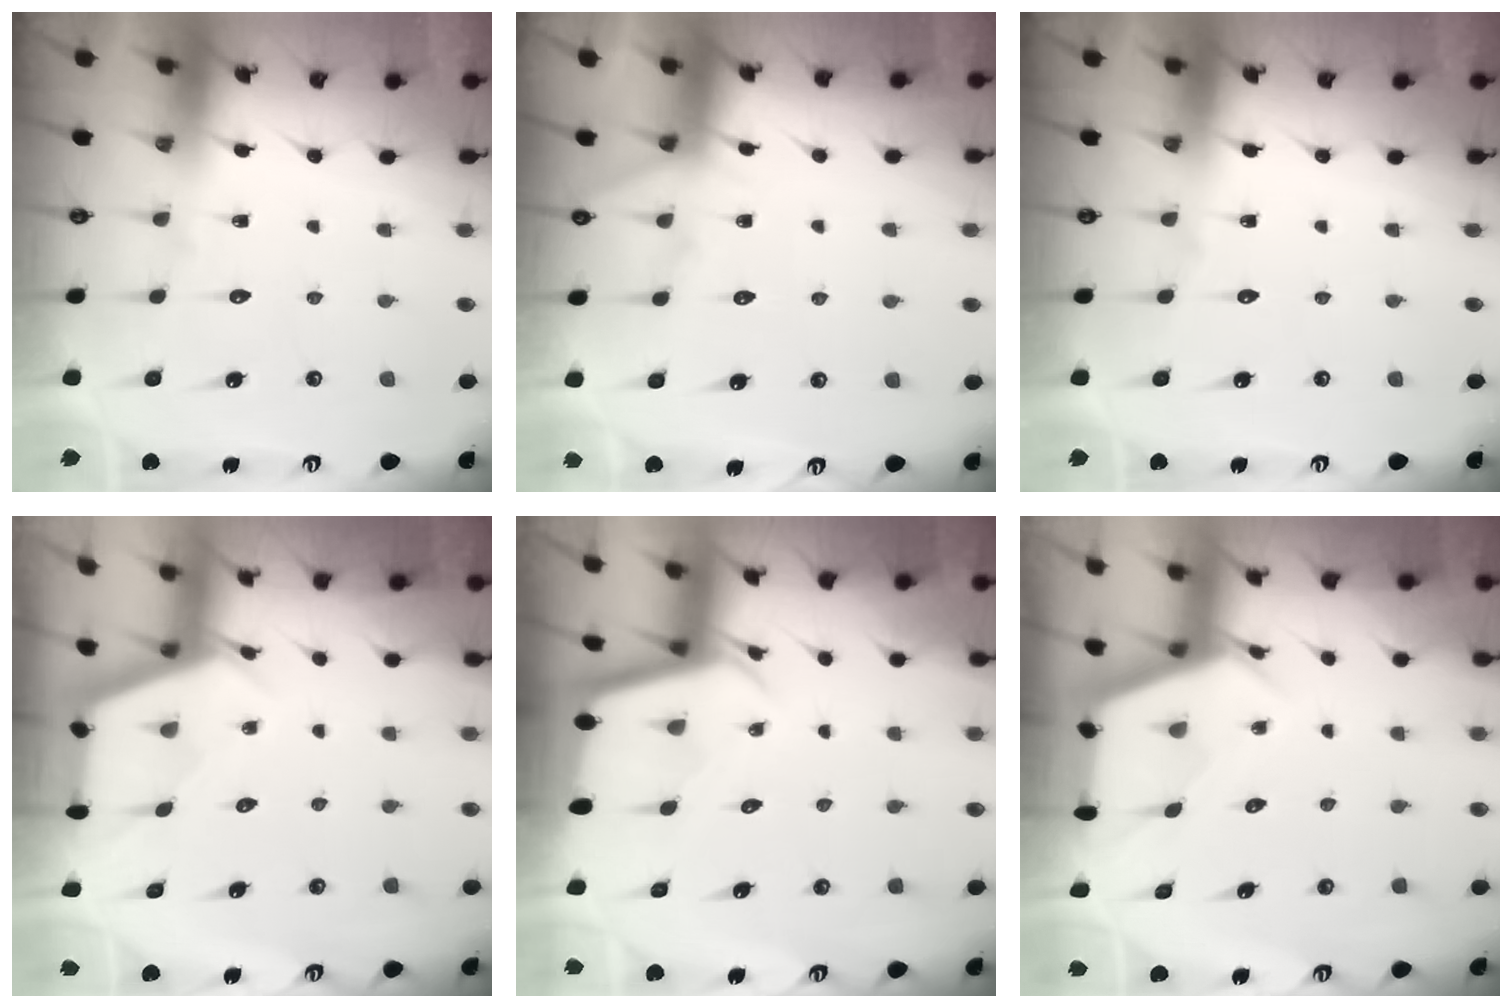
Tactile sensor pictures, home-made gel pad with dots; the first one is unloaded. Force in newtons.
{"total": 6.1, "press": 6.1, "slide": 0.6}
{"total": 0.0}
{"total": 2.6, "press": 2.6, "slide": 0.4}
{"total": 2.0, "press": 2.0, "slide": 0.1}
{"total": 3.0, "press": 2.9, "slide": 0.3}